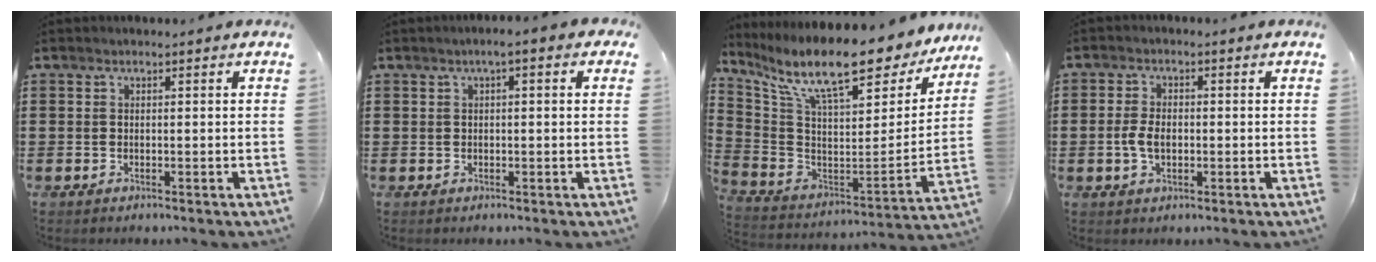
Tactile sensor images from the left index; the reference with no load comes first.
{"total": 1.7, "force": [0.0, 0.2, 1.7], "torque": [-0.032, -0.001, -0.001]}
{"total": 14.8, "force": [11.0, 2.9, 9.5], "torque": [-0.204, -0.074, 0.183]}
{"total": 3.7, "force": [-0.7, 2.1, 3.0], "torque": [-0.079, -0.004, -0.018]}